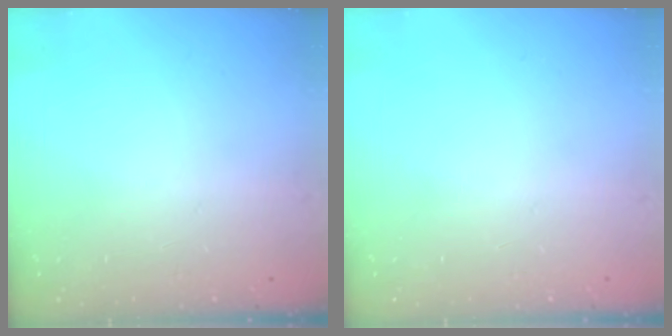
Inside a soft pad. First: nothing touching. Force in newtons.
{"total": 0.0}